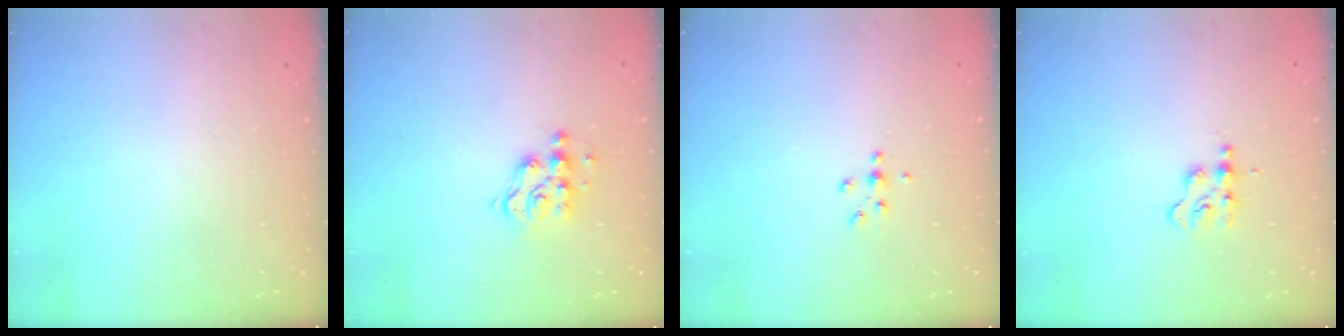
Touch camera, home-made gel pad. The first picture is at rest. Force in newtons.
{"total": 7.1, "press": 7.1, "slide": 0.3}
{"total": 3.8, "press": 3.8, "slide": 0.2}
{"total": 2.4, "press": 2.4, "slide": 0.3}